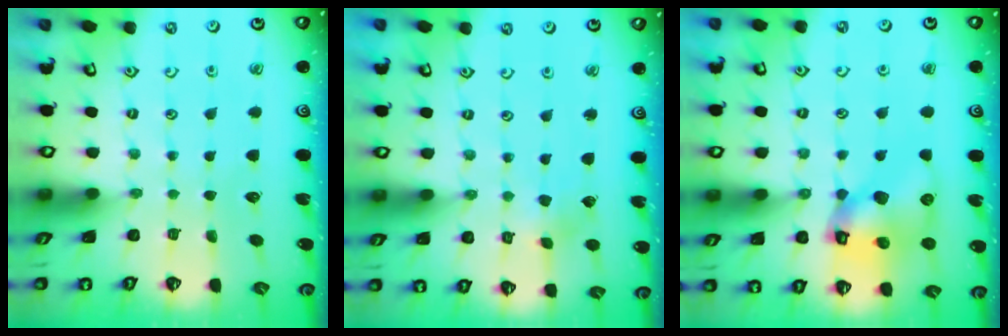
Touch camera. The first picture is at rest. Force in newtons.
{"total": 1.8, "press": 1.8, "slide": 0.2}
{"total": 12.8, "press": 12.7, "slide": 1.8}